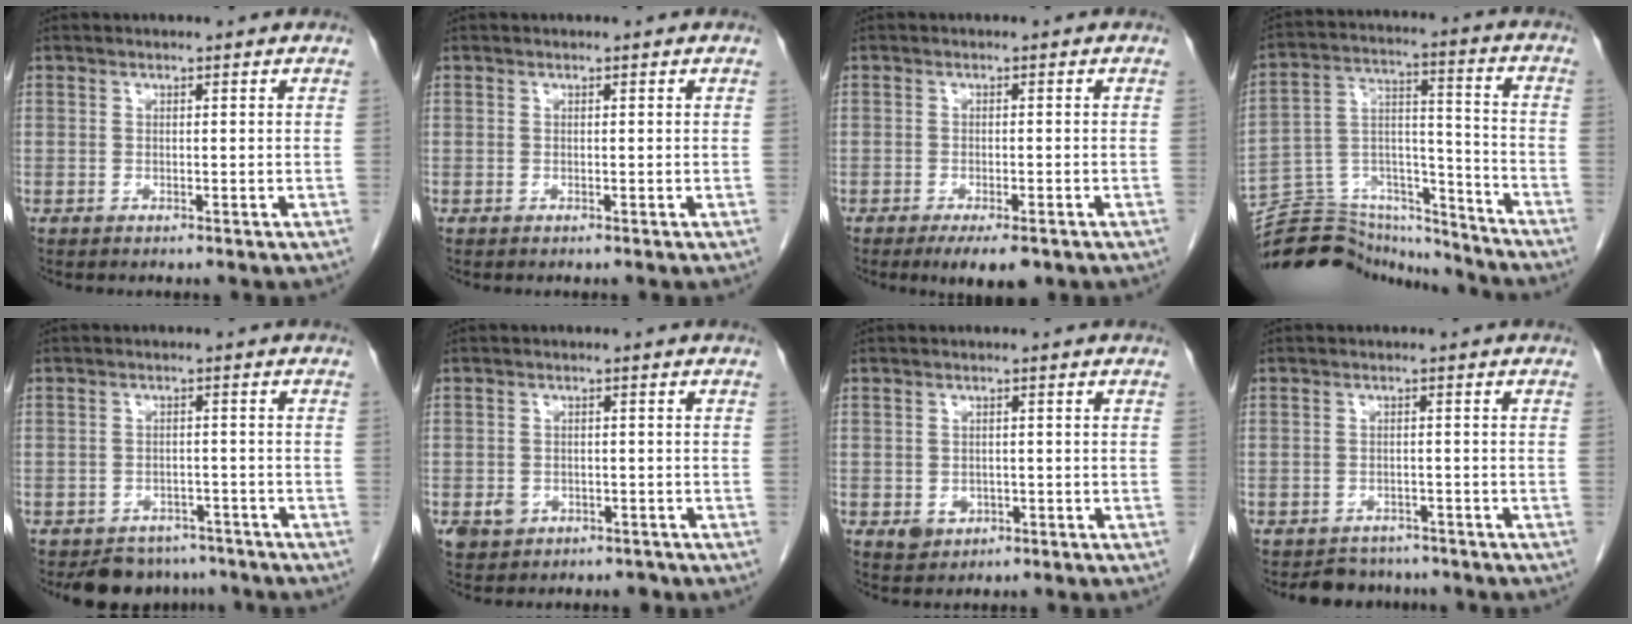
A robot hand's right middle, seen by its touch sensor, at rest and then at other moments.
{"total": 0.0}
{"total": 4.8, "force": [-3.2, 1.3, 3.3], "torque": [-0.045, -0.008, -0.045]}
{"total": 19.8, "force": [-19.0, 4.8, 3.0], "torque": [-0.070, 0.056, -0.294]}
{"total": 6.5, "force": [-5.7, 3.1, 0.2], "torque": [0.009, 0.007, -0.076]}
{"total": 3.8, "force": [-2.0, 3.0, 1.0], "torque": [-0.014, 0.006, -0.024]}
{"total": 2.6, "force": [-0.8, 2.3, 1.1], "torque": [-0.015, 0.001, -0.003]}
{"total": 3.9, "force": [-3.4, 1.7, -0.4], "torque": [0.005, 0.004, -0.050]}